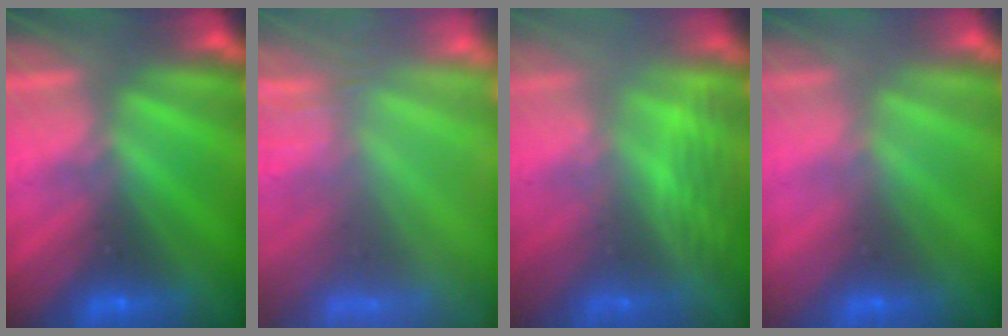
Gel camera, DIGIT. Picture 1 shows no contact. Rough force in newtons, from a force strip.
{"total": 8.3}
{"total": 3.0}
{"total": 2.9}